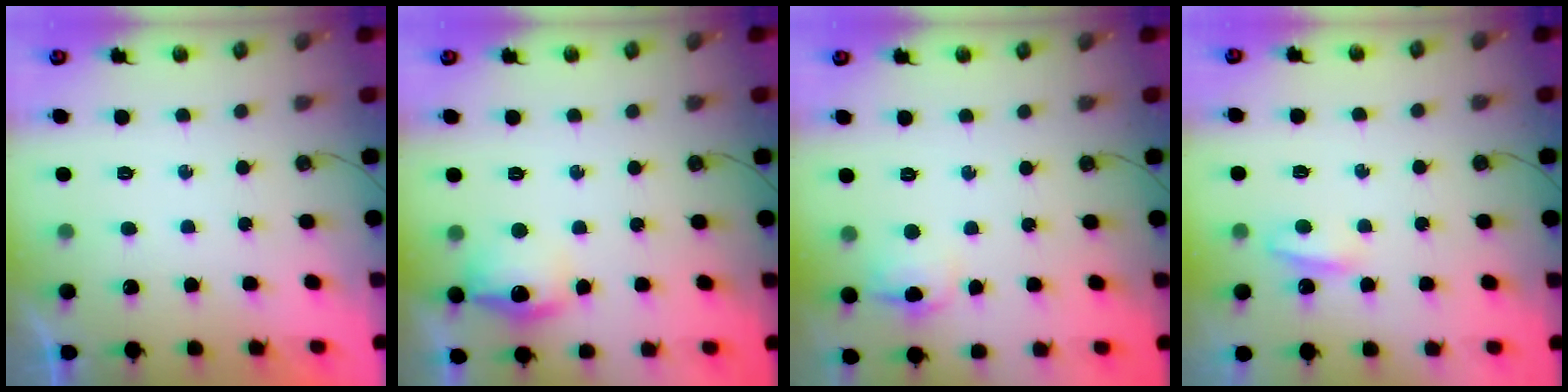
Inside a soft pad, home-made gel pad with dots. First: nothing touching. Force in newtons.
{"total": 12.0, "press": 11.9, "slide": 0.9}
{"total": 5.9, "press": 5.8, "slide": 1.5}
{"total": 3.8, "press": 3.8, "slide": 0.6}